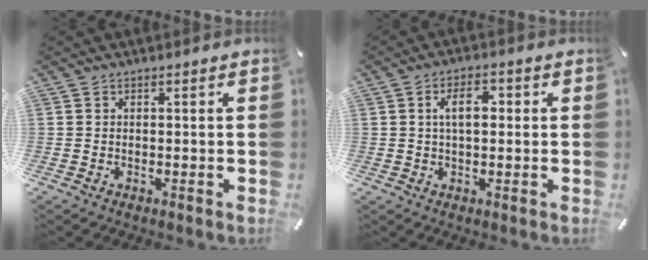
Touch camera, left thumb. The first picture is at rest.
{"total": 5.9, "force": [0.8, 3.2, 4.9], "torque": [-0.083, 0.008, 0.008]}